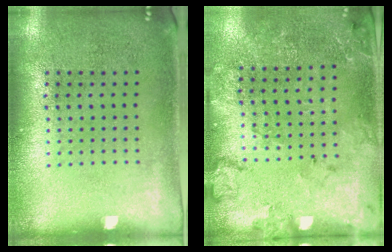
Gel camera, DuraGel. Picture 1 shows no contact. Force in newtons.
{"total": 1.8, "press": 1.7, "slide": 0.6}